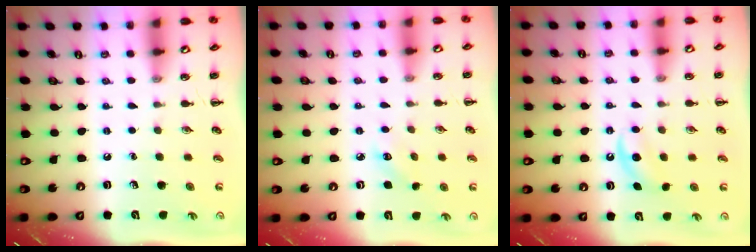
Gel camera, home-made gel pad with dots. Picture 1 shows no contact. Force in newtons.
{"total": 3.5, "press": 3.4, "slide": 0.9}
{"total": 4.9, "press": 4.7, "slide": 1.4}